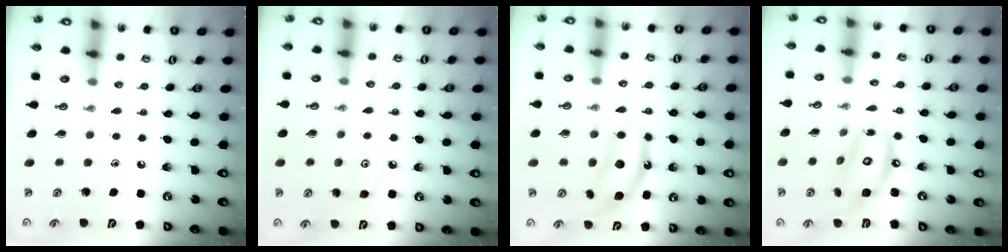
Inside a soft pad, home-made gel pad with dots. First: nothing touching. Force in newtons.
{"total": 4.1, "press": 4.0, "slide": 0.7}
{"total": 7.4, "press": 7.4, "slide": 0.2}
{"total": 12.6, "press": 12.6, "slide": 1.1}